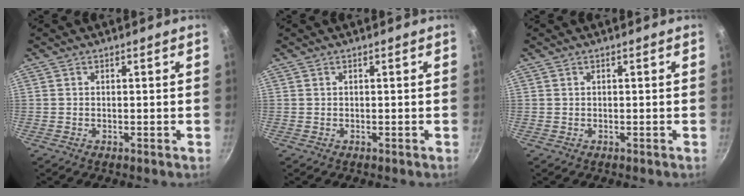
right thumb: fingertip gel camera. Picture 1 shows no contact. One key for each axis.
{"total": 0.0}
{"total": 0.0}